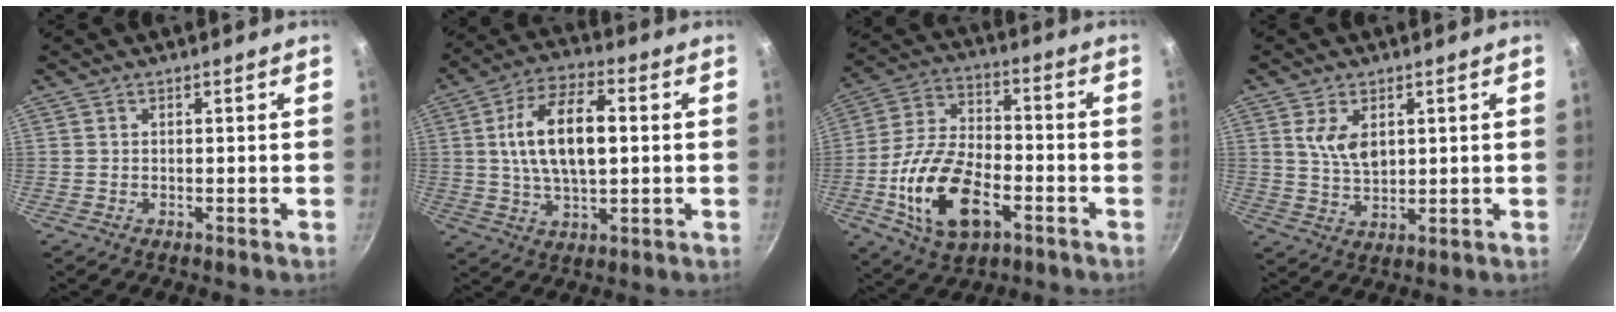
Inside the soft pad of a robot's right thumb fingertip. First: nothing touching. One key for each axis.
{"total": 14.6, "fx": 1.7, "fy": 7.2, "fz": 12.6, "tx": -0.222, "ty": 0.012, "tz": 0.027}
{"total": 17.6, "fx": -6.0, "fy": 9.7, "fz": 13.4, "tx": -0.242, "ty": 0.026, "tz": -0.107}
{"total": 5.8, "fx": 2.1, "fy": 3.3, "fz": 4.3, "tx": -0.071, "ty": -0.014, "tz": 0.048}